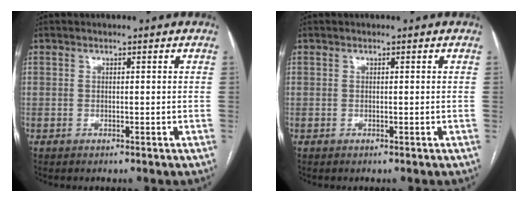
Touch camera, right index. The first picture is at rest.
{"total": 0.0}